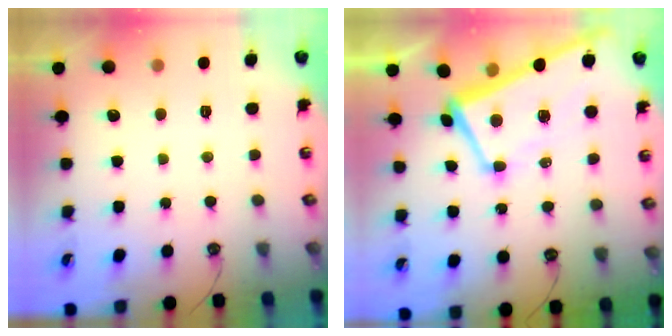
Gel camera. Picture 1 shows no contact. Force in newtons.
{"total": 2.0, "press": 1.7, "slide": 1.1}